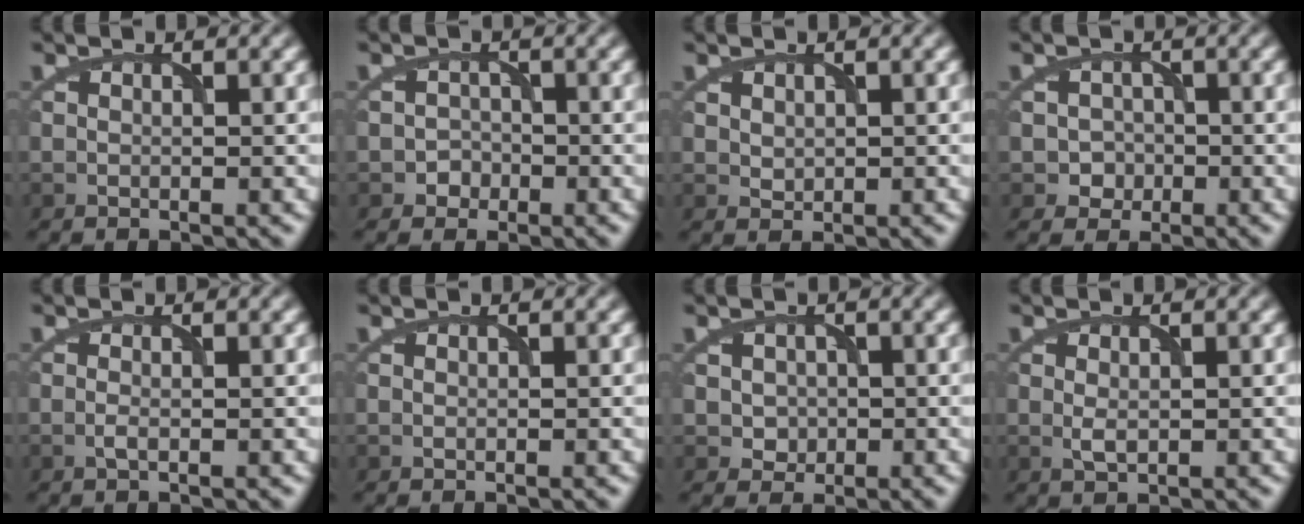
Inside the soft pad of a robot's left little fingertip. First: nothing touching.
{"total": 1.5, "force": [-0.7, 1.4, 0.1], "torque": [0.011, 0.008, -0.016]}
{"total": 0.9, "force": [0.5, 0.7, 0.3], "torque": [-0.009, -0.001, 0.016]}
{"total": 2.1, "force": [-0.7, 2.0, 0.3], "torque": [0.012, 0.005, -0.016]}
{"total": 0.7, "force": [-0.3, 0.1, 0.7], "torque": [-0.017, -0.001, -0.007]}
{"total": 0.0}
{"total": 2.0, "force": [0.1, 1.9, 0.7], "torque": [-0.009, 0.000, 0.006]}
{"total": 1.2, "force": [0.0, 0.7, 1.0], "torque": [-0.024, -0.002, 0.003]}